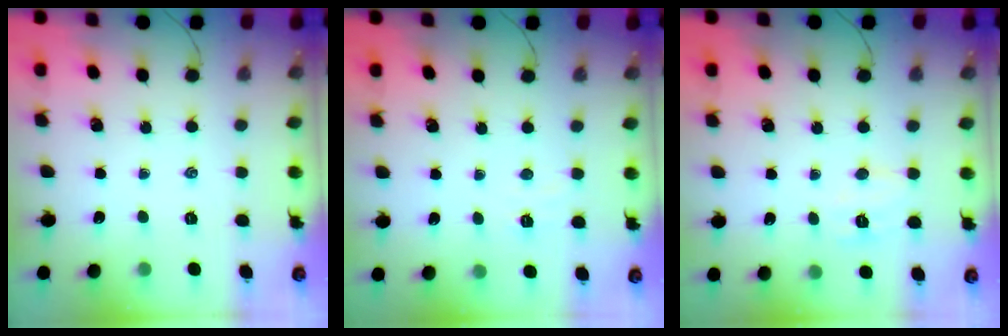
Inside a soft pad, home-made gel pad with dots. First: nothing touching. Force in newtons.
{"total": 2.5, "press": 2.4, "slide": 0.8}
{"total": 5.9, "press": 5.8, "slide": 1.1}